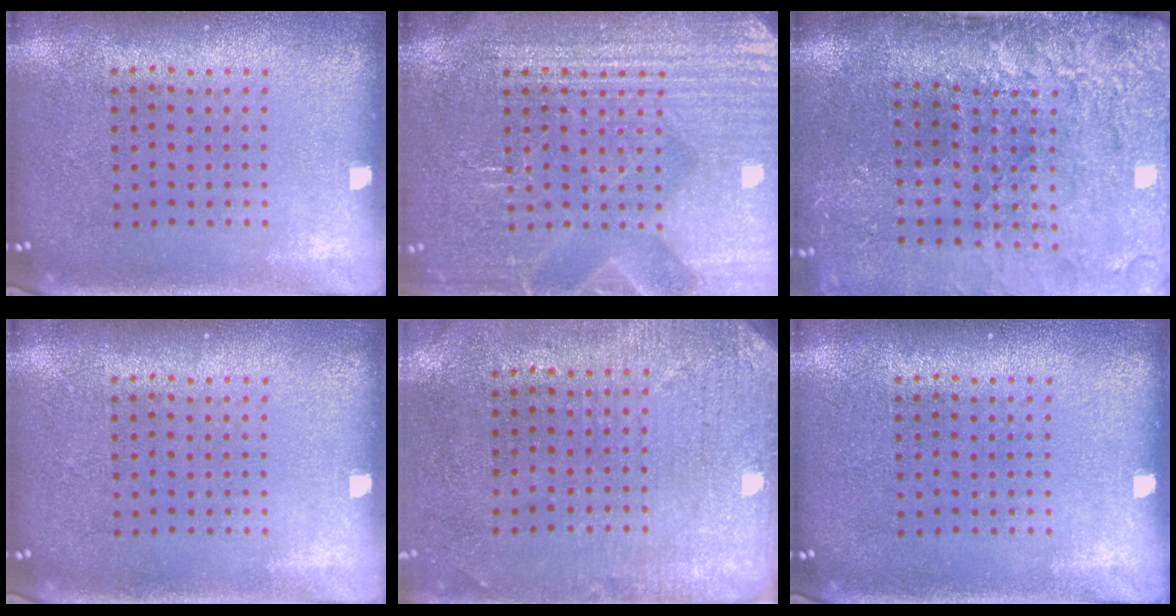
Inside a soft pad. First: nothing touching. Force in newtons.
{"total": 6.2, "press": 6.1, "slide": 0.8}
{"total": 4.5, "press": 3.6, "slide": 2.6}
{"total": 0.0}
{"total": 2.9, "press": 2.4, "slide": 1.7}
{"total": 0.0}